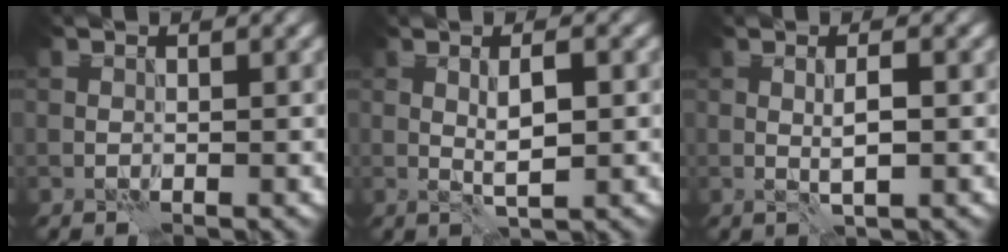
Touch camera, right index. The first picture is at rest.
{"total": 2.6, "force": [0.1, 0.5, 2.6], "torque": [-0.045, -0.001, 0.001]}
{"total": 1.8, "force": [-0.2, 0.1, 1.7], "torque": [-0.032, -0.001, -0.003]}